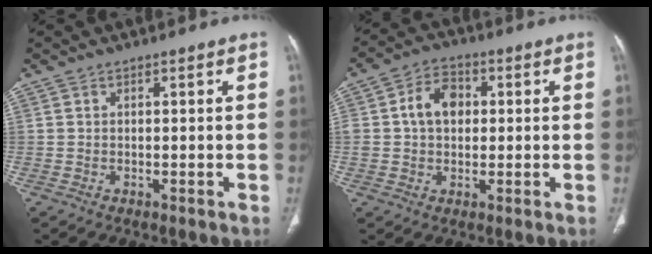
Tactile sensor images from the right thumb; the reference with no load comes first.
{"total": 7.9, "force": [1.1, 5.8, 5.2], "torque": [-0.071, 0.013, 0.015]}